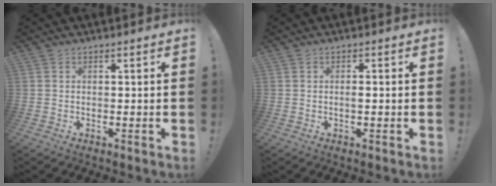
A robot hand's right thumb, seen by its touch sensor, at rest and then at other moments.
{"total": 1.0, "force": [-0.2, 0.3, 1.0], "torque": [-0.018, 0.002, -0.005]}